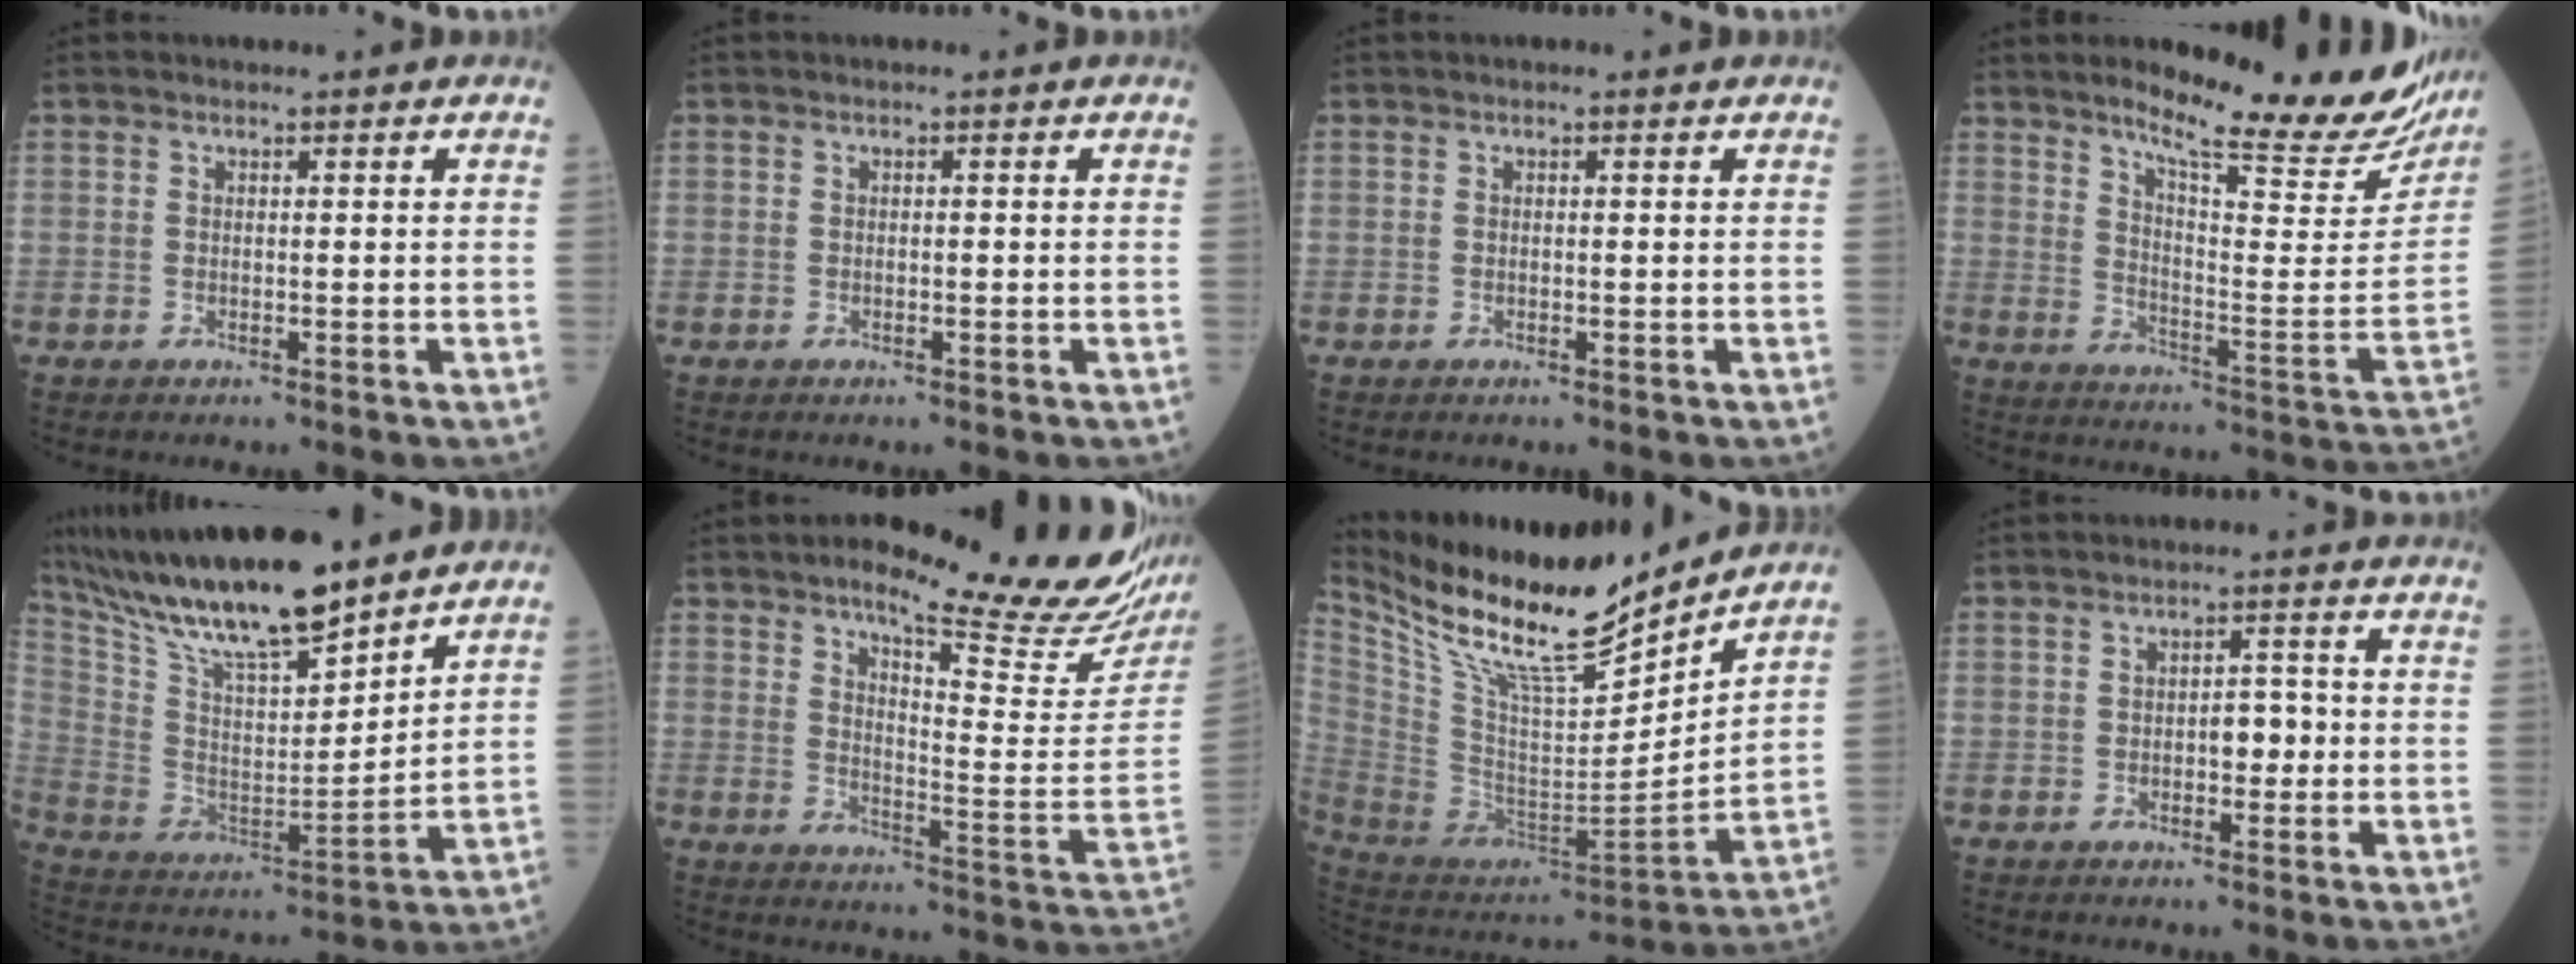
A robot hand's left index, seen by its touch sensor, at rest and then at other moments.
{"total": 0.0}
{"total": 0.0}
{"total": 22.9, "force": [19.9, 2.5, 11.0], "torque": [-0.160, -0.084, 0.254]}
{"total": 20.1, "force": [16.8, 2.7, 10.8], "torque": [-0.204, 0.005, 0.311]}
{"total": 22.9, "force": [18.1, 2.9, 13.7], "torque": [-0.185, -0.056, 0.222]}
{"total": 20.8, "force": [17.3, 2.9, 11.1], "torque": [-0.208, -0.027, 0.314]}
{"total": 2.9, "force": [-0.7, 1.4, 2.4], "torque": [-0.029, 0.006, -0.013]}